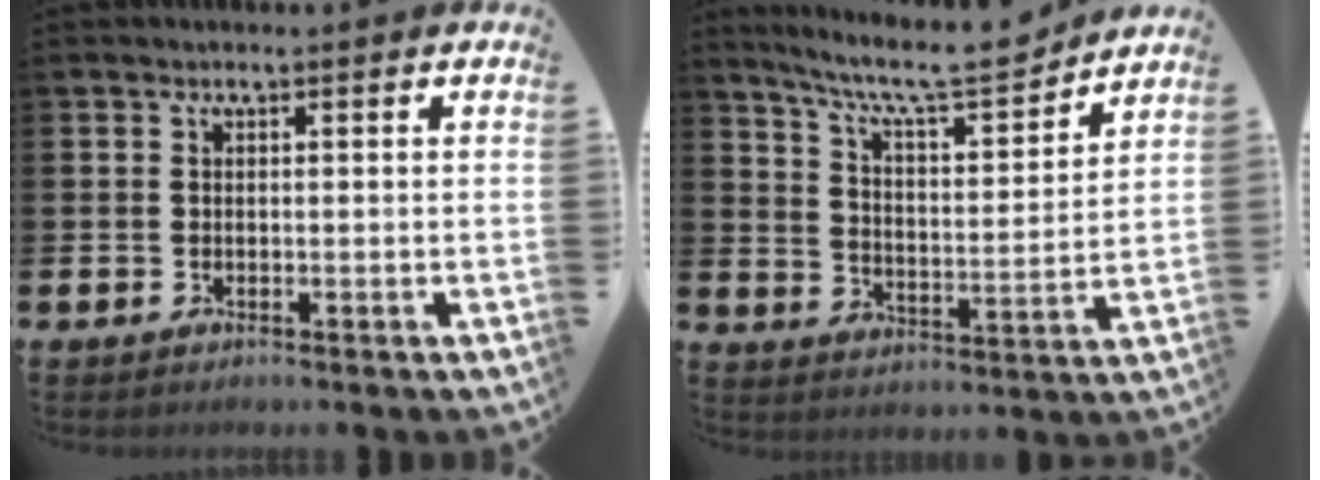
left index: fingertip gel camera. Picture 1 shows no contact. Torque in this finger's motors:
{"motor_torque": [0.91, -1.23, 0.42, 0.14]}